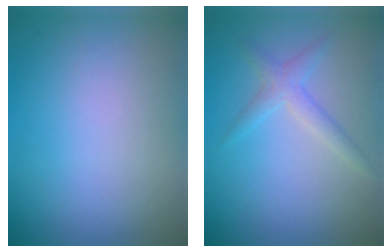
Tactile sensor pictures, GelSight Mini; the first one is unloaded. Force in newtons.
{"total": 2.0, "press": 2.0, "slide": 0.0}